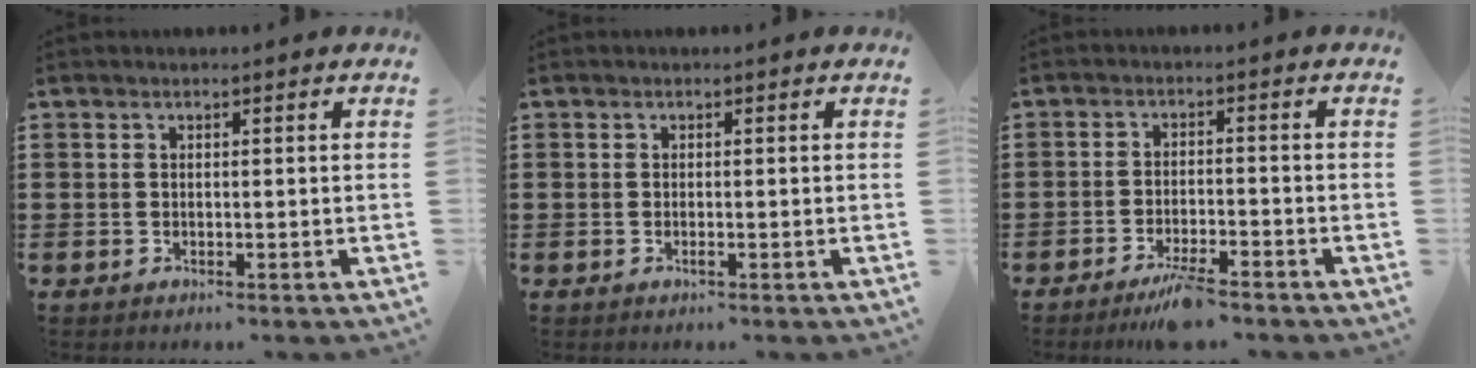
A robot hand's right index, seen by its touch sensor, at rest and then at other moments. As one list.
[{"total": 0.6, "force": [-0.3, 0.0, 0.6], "torque": [-0.011, -0.005, -0.003]}, {"total": 4.4, "force": [-3.6, 0.5, 2.5], "torque": [-0.046, -0.002, -0.068]}]